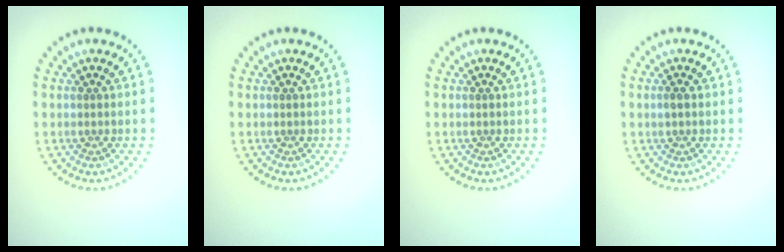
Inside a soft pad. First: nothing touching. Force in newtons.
{"total": 0.0}
{"total": 0.0}
{"total": 0.7, "press": 0.7, "slide": 0.1}